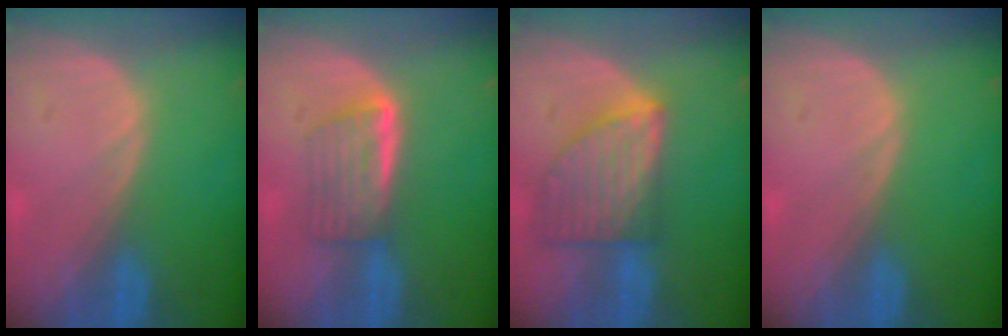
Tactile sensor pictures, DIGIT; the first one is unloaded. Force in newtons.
{"total": 5.8, "press": 5.1, "slide": 2.9}
{"total": 8.1, "press": 7.4, "slide": 3.4}
{"total": 0.0}